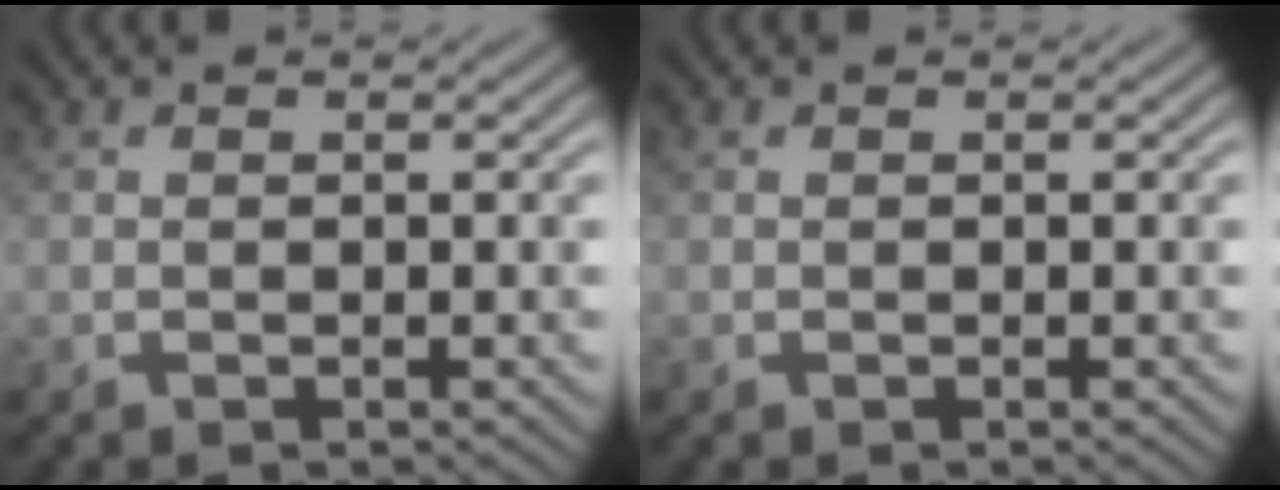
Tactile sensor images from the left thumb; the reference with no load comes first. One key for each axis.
{"total": 0.0}